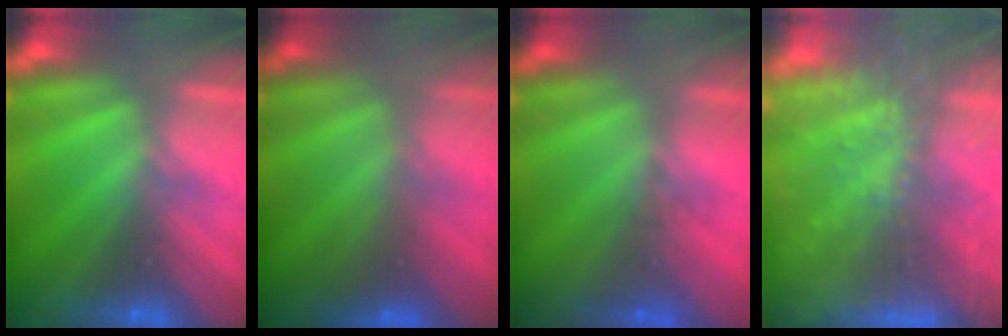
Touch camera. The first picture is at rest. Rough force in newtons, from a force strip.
{"total": 2.9}
{"total": 1.7}
{"total": 5.6}